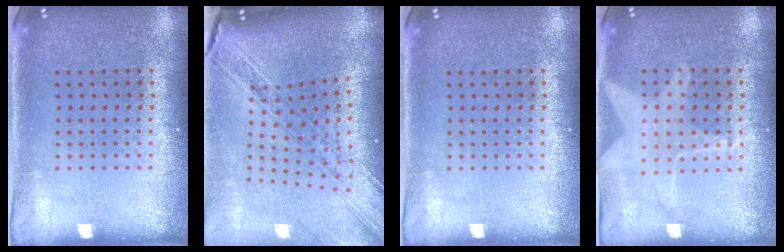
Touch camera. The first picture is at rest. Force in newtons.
{"total": 2.5, "press": 2.1, "slide": 1.3}
{"total": 0.0}
{"total": 1.5, "press": 1.4, "slide": 0.5}